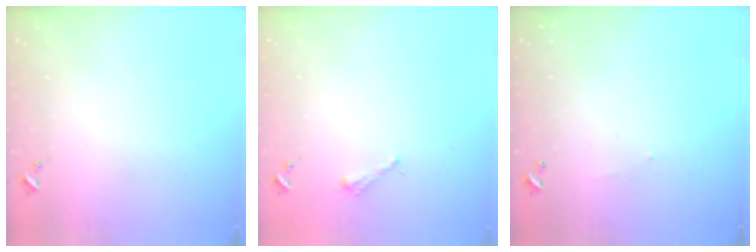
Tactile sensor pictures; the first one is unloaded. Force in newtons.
{"total": 2.2, "press": 2.2, "slide": 0.3}
{"total": 3.8, "press": 3.8, "slide": 0.1}